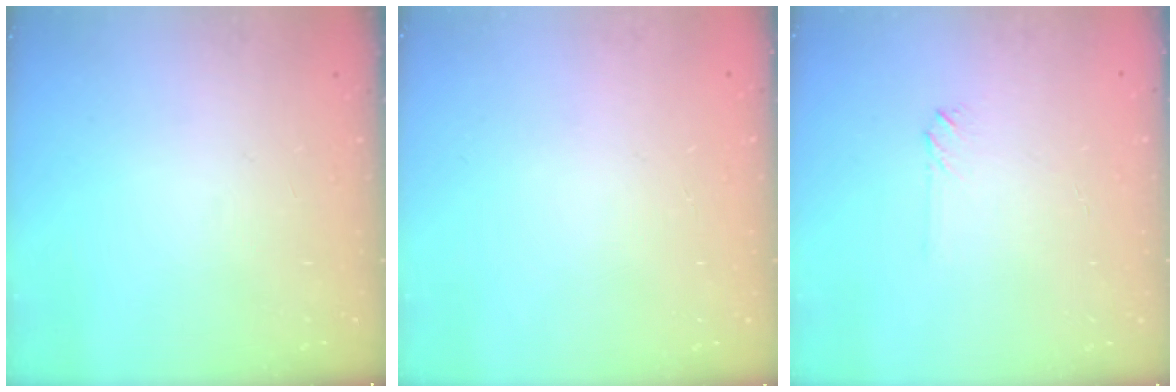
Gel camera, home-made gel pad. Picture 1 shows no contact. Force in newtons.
{"total": 0.0}
{"total": 2.0, "press": 2.0, "slide": 0.3}